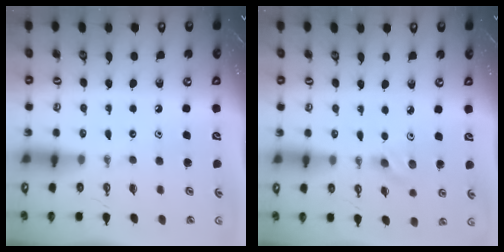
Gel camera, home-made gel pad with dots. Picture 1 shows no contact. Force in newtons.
{"total": 4.6, "press": 3.9, "slide": 2.3}